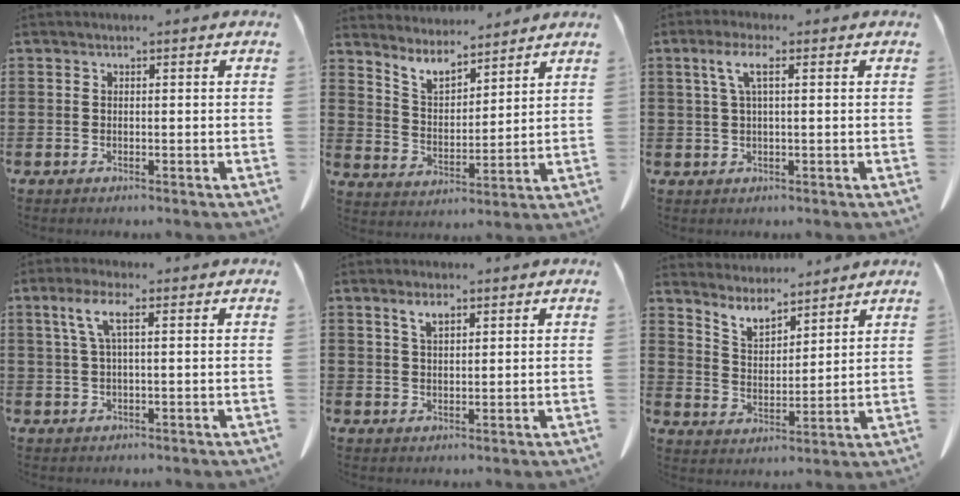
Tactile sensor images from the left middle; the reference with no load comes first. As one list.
[{"total": 6.0, "force": [5.5, 1.5, 1.6], "torque": [-0.055, -0.032, 0.099]}, {"total": 4.0, "force": [1.3, 0.9, 3.7], "torque": [-0.084, 0.005, 0.018]}, {"total": 4.3, "force": [1.5, 0.9, 4.0], "torque": [-0.092, 0.003, 0.022]}, {"total": 3.3, "force": [2.0, 1.1, 2.4], "torque": [-0.045, 0.001, 0.033]}, {"total": 5.8, "force": [5.4, 1.5, 1.4], "torque": [-0.048, -0.029, 0.097]}]